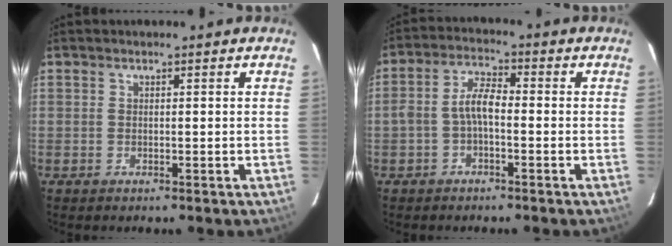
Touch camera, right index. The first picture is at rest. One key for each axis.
{"total": 4.7, "fx": -1.5, "fy": 1.9, "fz": 4.1, "tx": -0.088, "ty": 0.018, "tz": -0.031}